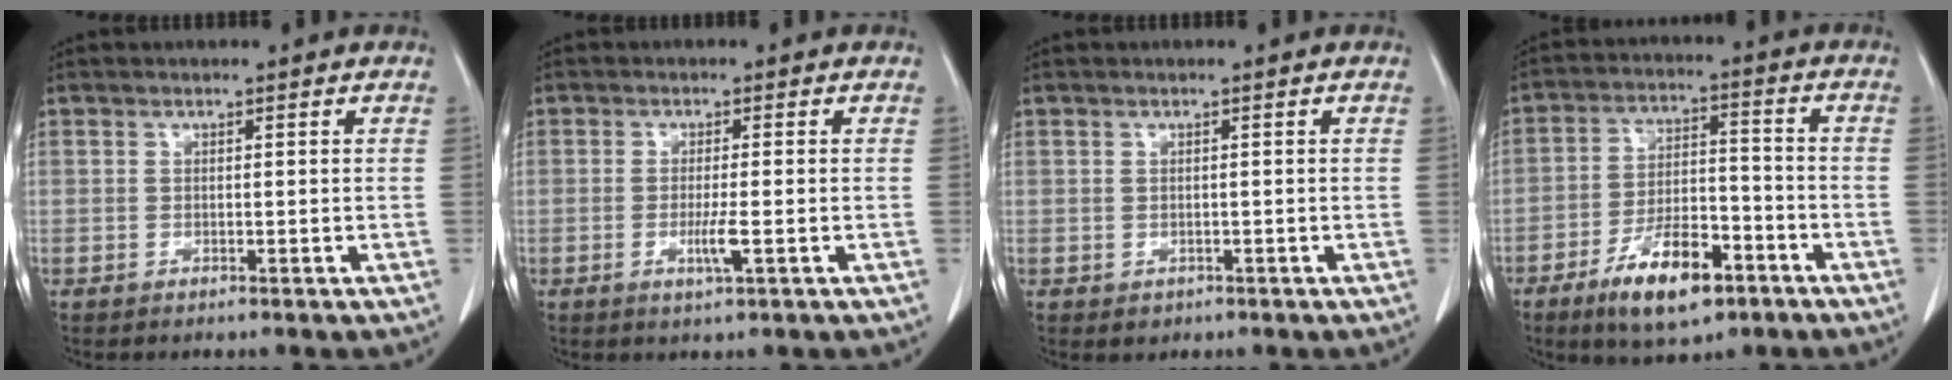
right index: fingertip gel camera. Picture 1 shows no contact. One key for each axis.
{"total": 3.1, "fx": -0.9, "fy": -0.1, "fz": 2.9, "tx": -0.058, "ty": -0.008, "tz": -0.018}
{"total": 1.0, "fx": -0.4, "fy": 1.0, "fz": 0.2, "tx": -0.006, "ty": 0.004, "tz": -0.001}
{"total": 11.9, "fx": -7.0, "fy": 4.4, "fz": 8.5, "tx": -0.153, "ty": 0.005, "tz": -0.117}